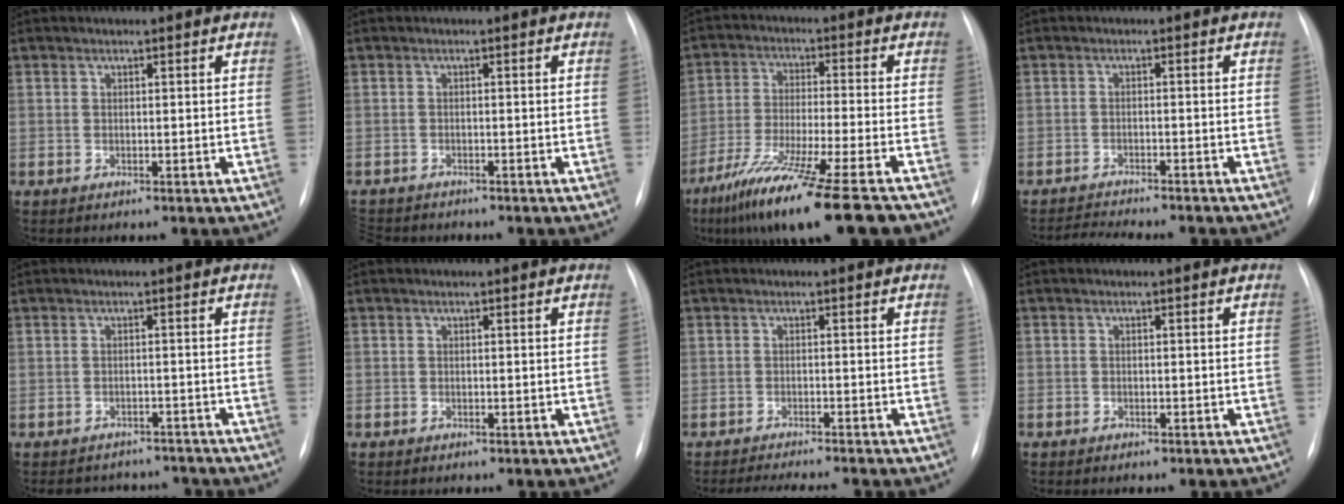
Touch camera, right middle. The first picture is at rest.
{"total": 4.4, "force": [-4.0, 1.7, 0.8], "torque": [-0.013, -0.009, -0.065]}
{"total": 17.8, "force": [-13.1, -0.3, 12.0], "torque": [-0.199, -0.057, -0.219]}
{"total": 7.4, "force": [-6.9, 0.7, 2.6], "torque": [-0.038, -0.006, -0.101]}
{"total": 7.9, "force": [-7.4, 2.8, 0.6], "torque": [-0.003, 0.016, -0.086]}
{"total": 0.9, "force": [-0.6, 0.7, 0.0], "torque": [-0.008, 0.005, -0.011]}
{"total": 7.9, "force": [-7.2, 0.4, 3.1], "torque": [-0.043, -0.009, -0.104]}
{"total": 2.1, "force": [-1.7, 1.1, 0.7], "torque": [-0.015, 0.002, -0.017]}